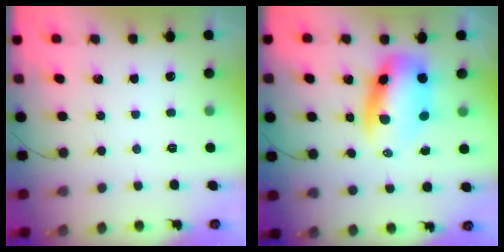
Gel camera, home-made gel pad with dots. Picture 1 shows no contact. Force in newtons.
{"total": 8.7, "press": 8.3, "slide": 2.3}